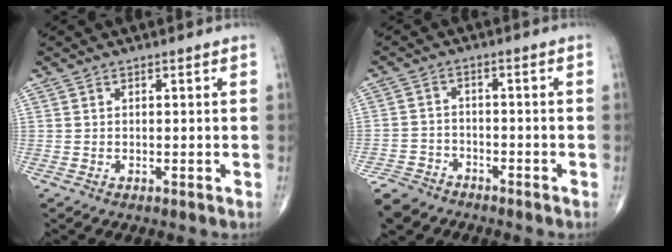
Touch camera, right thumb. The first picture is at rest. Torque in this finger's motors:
{"motor_torque": [1.62, 0.35, -0.06, -0.51, 0.04]}